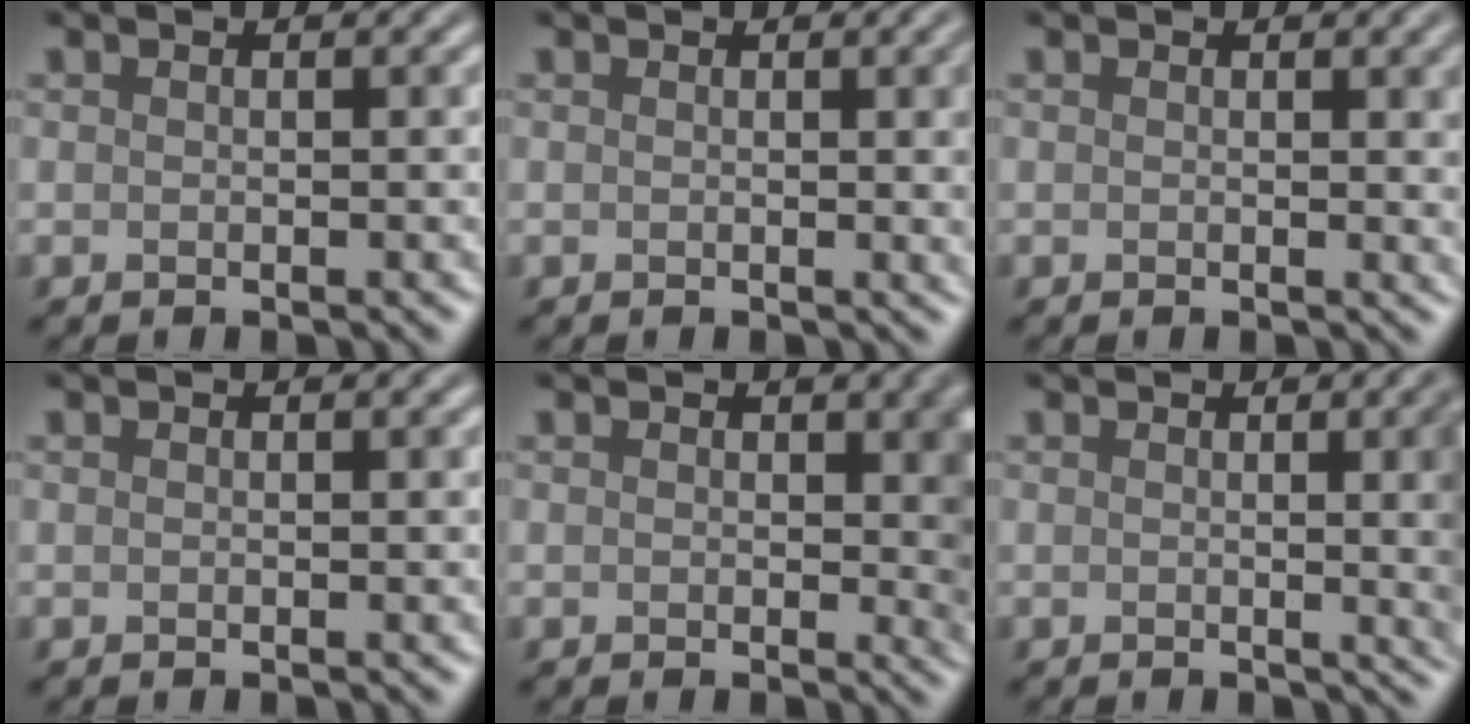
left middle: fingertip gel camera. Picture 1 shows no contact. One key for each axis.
{"total": 3.7, "fx": 0.6, "fy": 1.2, "fz": 3.4, "tx": -0.028, "ty": 0.007, "tz": 0.005}
{"total": 2.2, "fx": 0.8, "fy": 0.6, "fz": 2.0, "tx": -0.013, "ty": 0.002, "tz": 0.008}
{"total": 0.0}
{"total": 3.0, "fx": 0.5, "fy": 1.7, "fz": 2.4, "tx": -0.017, "ty": -0.006, "tz": 0.002}
{"total": 8.7, "fx": 0.6, "fy": 3.9, "fz": 7.8, "tx": -0.026, "ty": 0.008, "tz": 0.003}